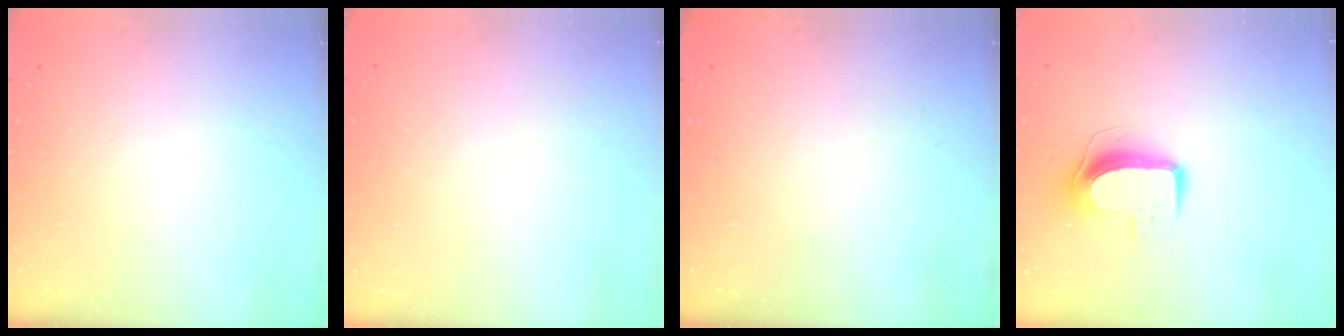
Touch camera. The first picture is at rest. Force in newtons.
{"total": 0.0}
{"total": 0.0}
{"total": 9.2, "press": 9.1, "slide": 0.5}